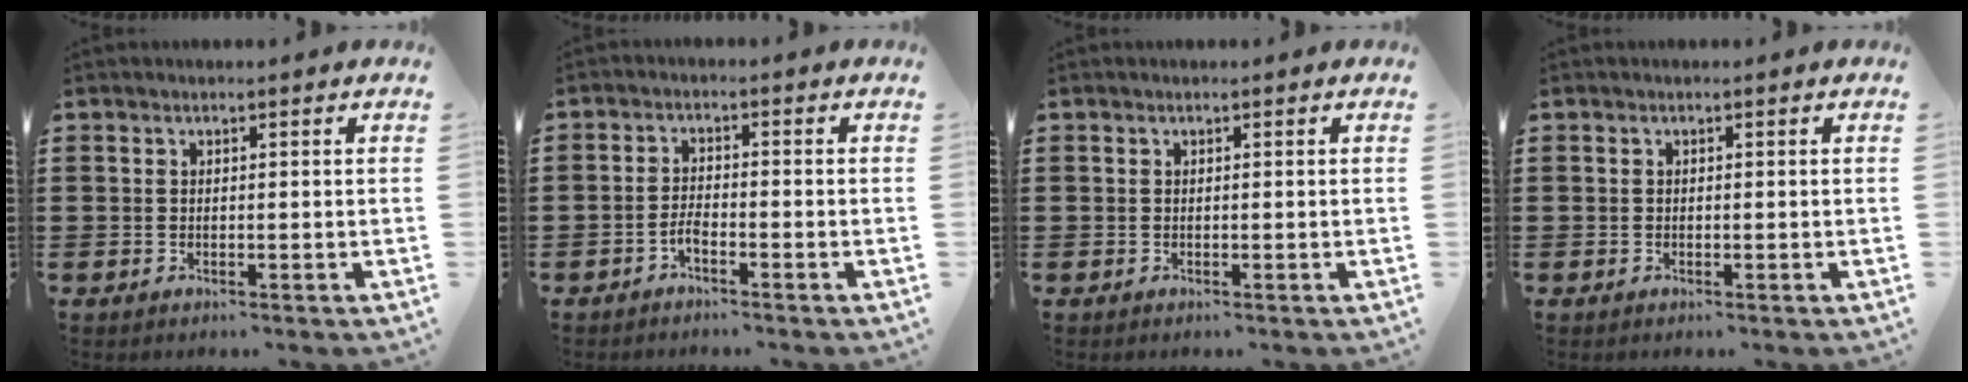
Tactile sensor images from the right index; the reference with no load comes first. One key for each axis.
{"total": 1.9, "fx": -1.5, "fy": 0.6, "fz": 1.1, "tx": -0.024, "ty": 0.003, "tz": -0.028}
{"total": 0.0}
{"total": 0.0}